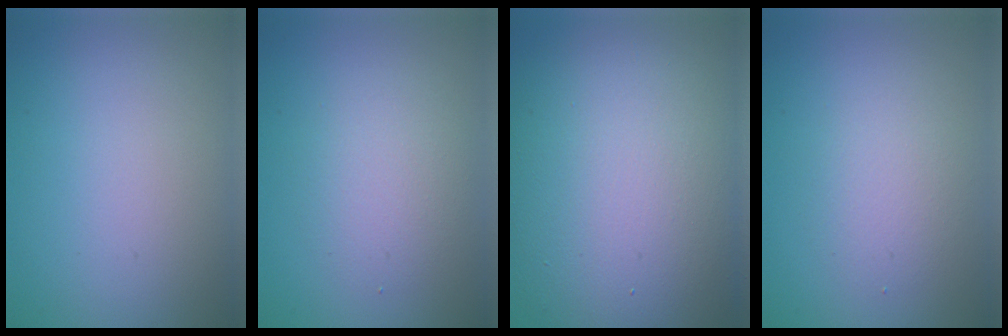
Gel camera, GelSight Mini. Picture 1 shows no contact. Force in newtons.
{"total": 2.8, "press": 2.8, "slide": 0.2}
{"total": 14.7, "press": 14.7, "slide": 0.6}
{"total": 2.3, "press": 2.3, "slide": 0.2}